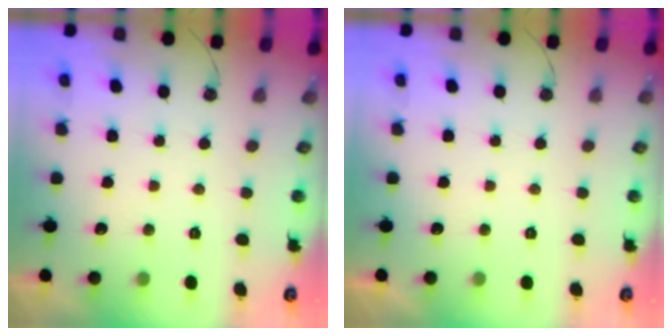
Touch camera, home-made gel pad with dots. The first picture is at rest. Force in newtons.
{"total": 0.0}